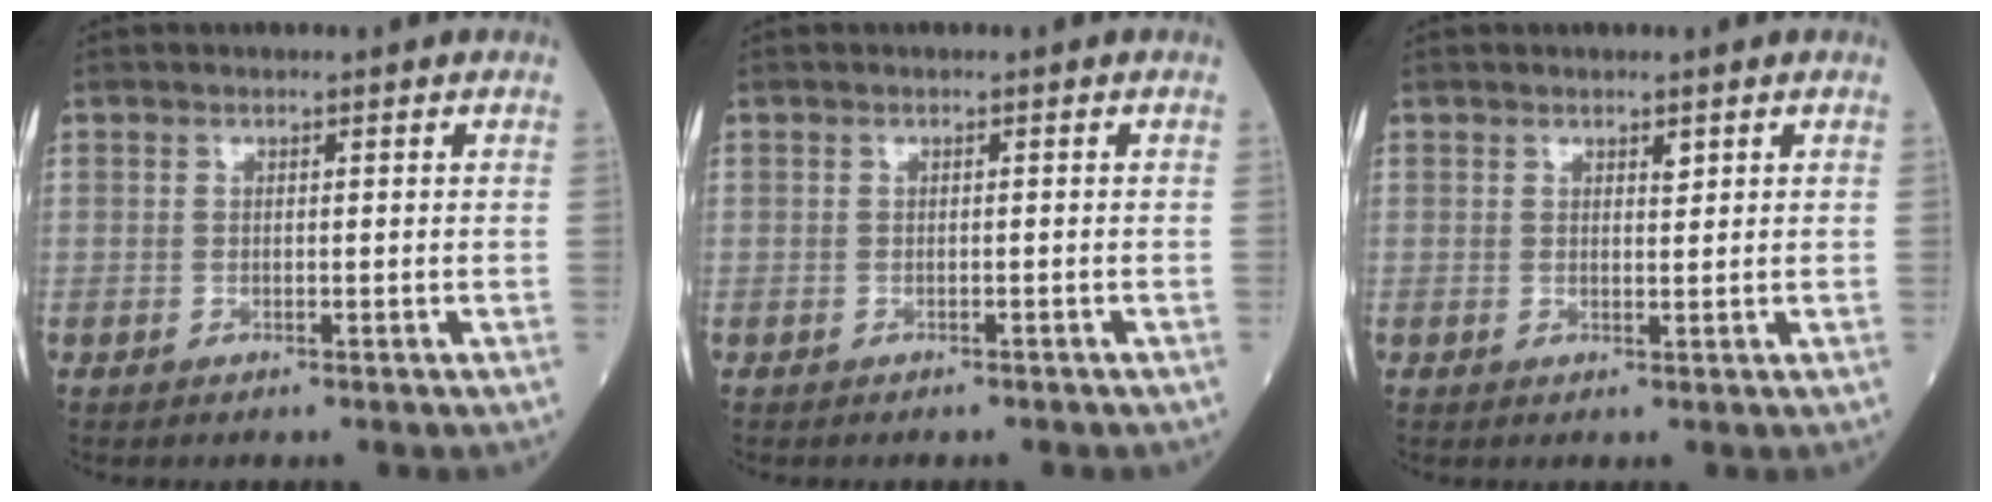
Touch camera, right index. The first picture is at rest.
{"total": 1.6, "force": [-1.3, 0.5, 0.7], "torque": [-0.017, -0.003, -0.013]}
{"total": 1.0, "force": [0.7, 0.3, 0.7], "torque": [-0.013, -0.003, 0.011]}